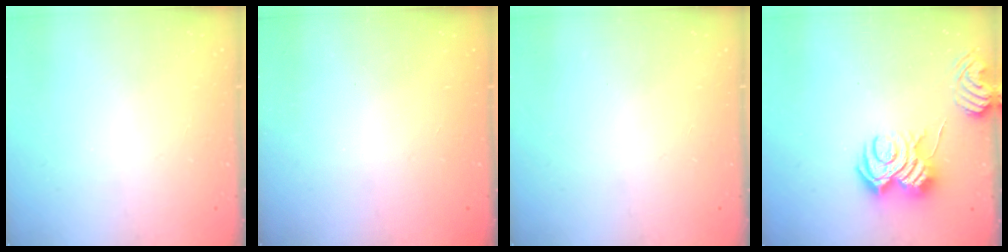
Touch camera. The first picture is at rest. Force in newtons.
{"total": 2.4, "press": 2.3, "slide": 0.8}
{"total": 0.0}
{"total": 8.5, "press": 8.5, "slide": 0.6}